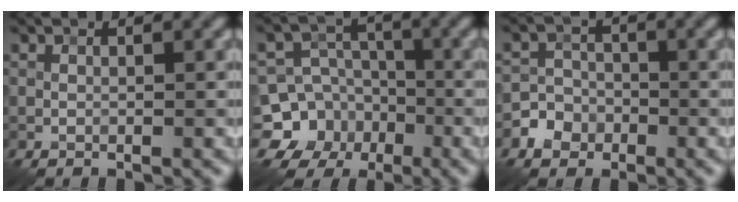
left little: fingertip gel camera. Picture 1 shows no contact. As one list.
[{"total": 11.3, "force": [-5.0, 10.0, 1.5], "torque": [-0.043, -0.019, -0.094]}, {"total": 2.9, "force": [-1.5, 2.5, 0.4], "torque": [0.009, 0.005, -0.032]}]